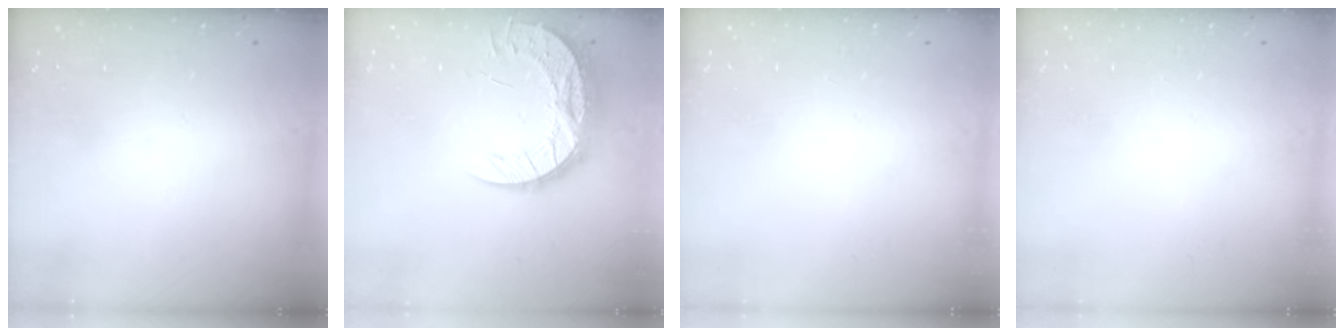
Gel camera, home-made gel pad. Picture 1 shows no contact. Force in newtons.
{"total": 13.4, "press": 13.4, "slide": 1.0}
{"total": 0.0}
{"total": 0.0}